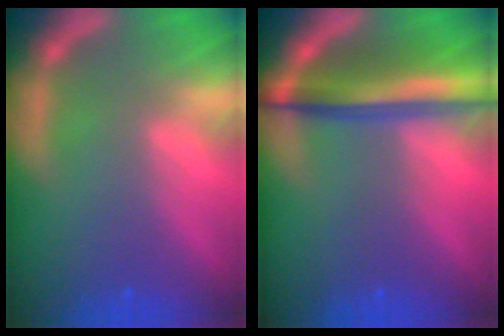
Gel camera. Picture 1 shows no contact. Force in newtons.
{"total": 7.1}